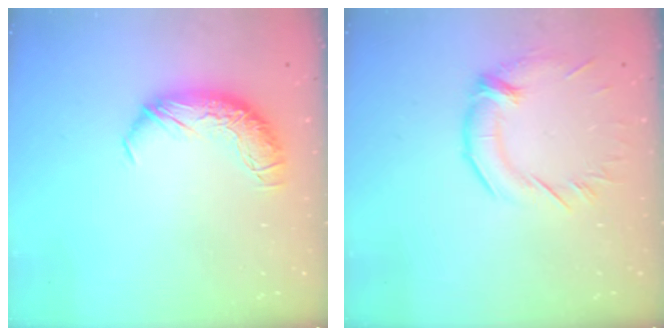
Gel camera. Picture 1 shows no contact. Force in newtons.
{"total": 1.5, "press": 0.3, "slide": 1.5}